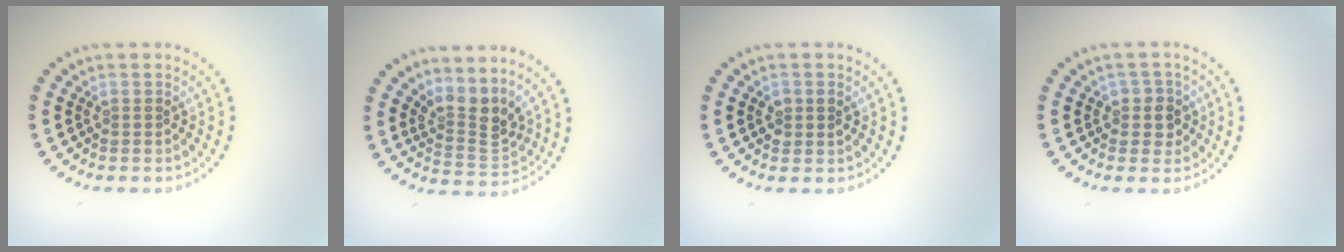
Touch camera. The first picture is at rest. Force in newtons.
{"total": 3.2, "press": 2.2, "slide": 2.4}
{"total": 1.4, "press": 1.4, "slide": 0.3}
{"total": 1.8, "press": 1.7, "slide": 0.8}